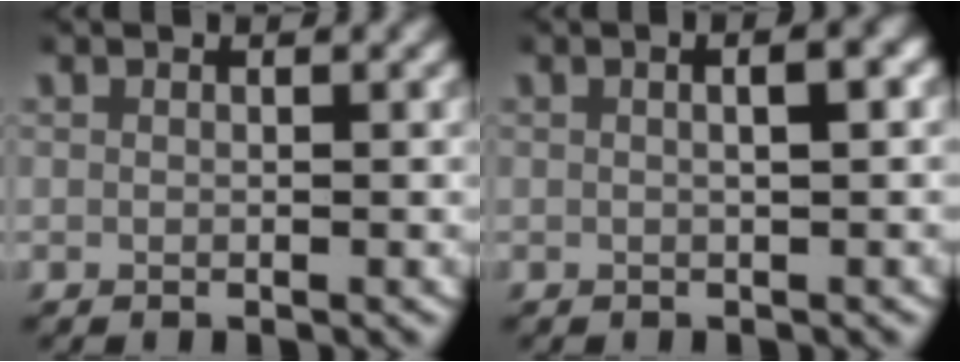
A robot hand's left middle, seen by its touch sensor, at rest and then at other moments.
{"total": 2.0, "force": [0.2, 0.4, 1.9], "torque": [-0.026, 0.010, 0.001]}